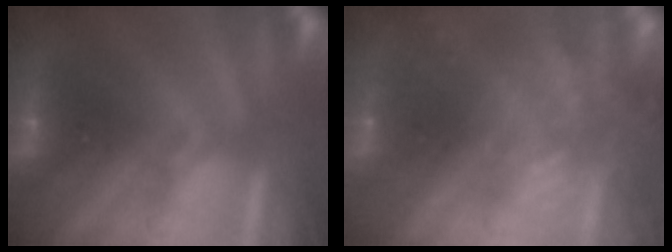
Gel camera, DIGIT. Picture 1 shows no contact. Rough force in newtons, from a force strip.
{"total": 7.7}